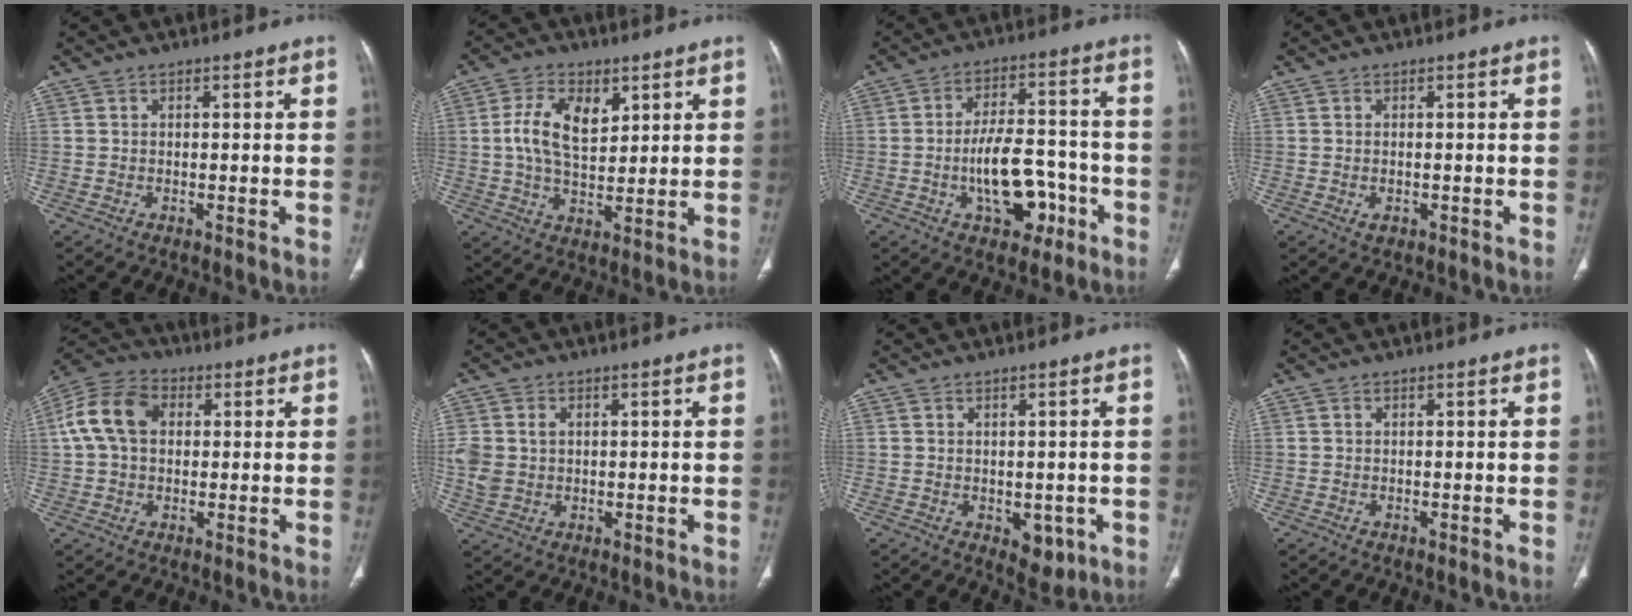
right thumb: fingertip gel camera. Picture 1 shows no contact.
{"total": 9.8, "force": [3.0, 5.7, 7.3], "torque": [-0.120, -0.009, 0.055]}
{"total": 11.6, "force": [-4.1, 6.3, 8.8], "torque": [-0.121, 0.042, -0.057]}
{"total": 1.5, "force": [-0.4, 0.9, 1.1], "torque": [-0.020, 0.001, -0.002]}
{"total": 11.0, "force": [2.0, 7.9, 7.5], "torque": [-0.142, 0.027, 0.029]}
{"total": 5.7, "force": [0.6, 4.5, 3.5], "torque": [-0.075, 0.005, 0.019]}
{"total": 4.5, "force": [-1.1, 2.8, 3.3], "torque": [-0.021, -0.005, -0.001]}
{"total": 0.0}